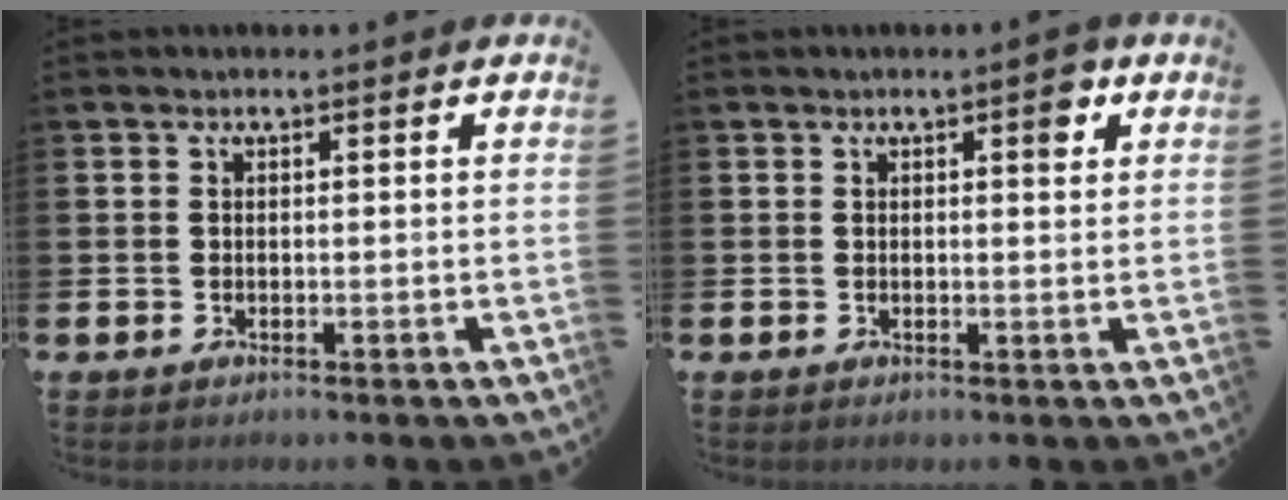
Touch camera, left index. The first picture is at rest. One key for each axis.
{"total": 2.5, "fx": 1.4, "fy": 0.7, "fz": 2.0, "tx": -0.013, "ty": -0.003, "tz": 0.016}